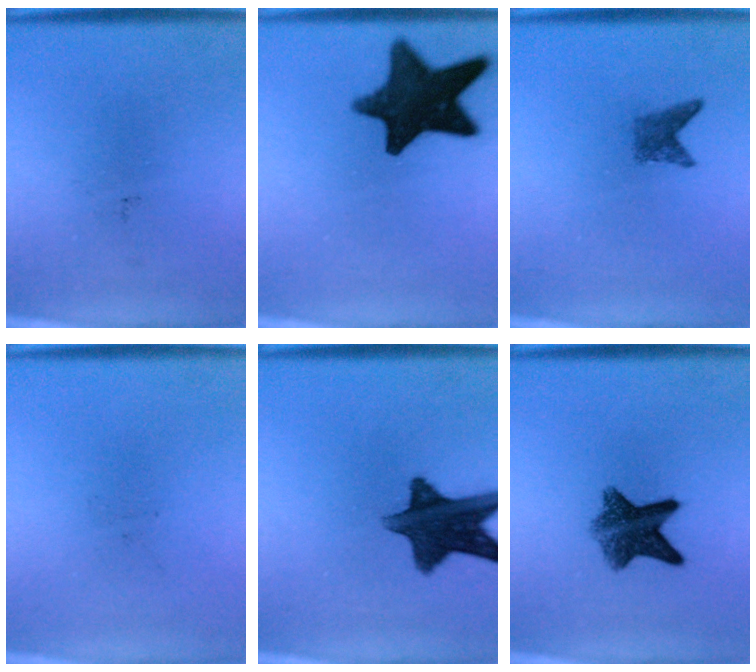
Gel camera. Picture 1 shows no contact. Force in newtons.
{"total": 14.5}
{"total": 2.0}
{"total": 0.0}
{"total": 12.3}
{"total": 7.7}